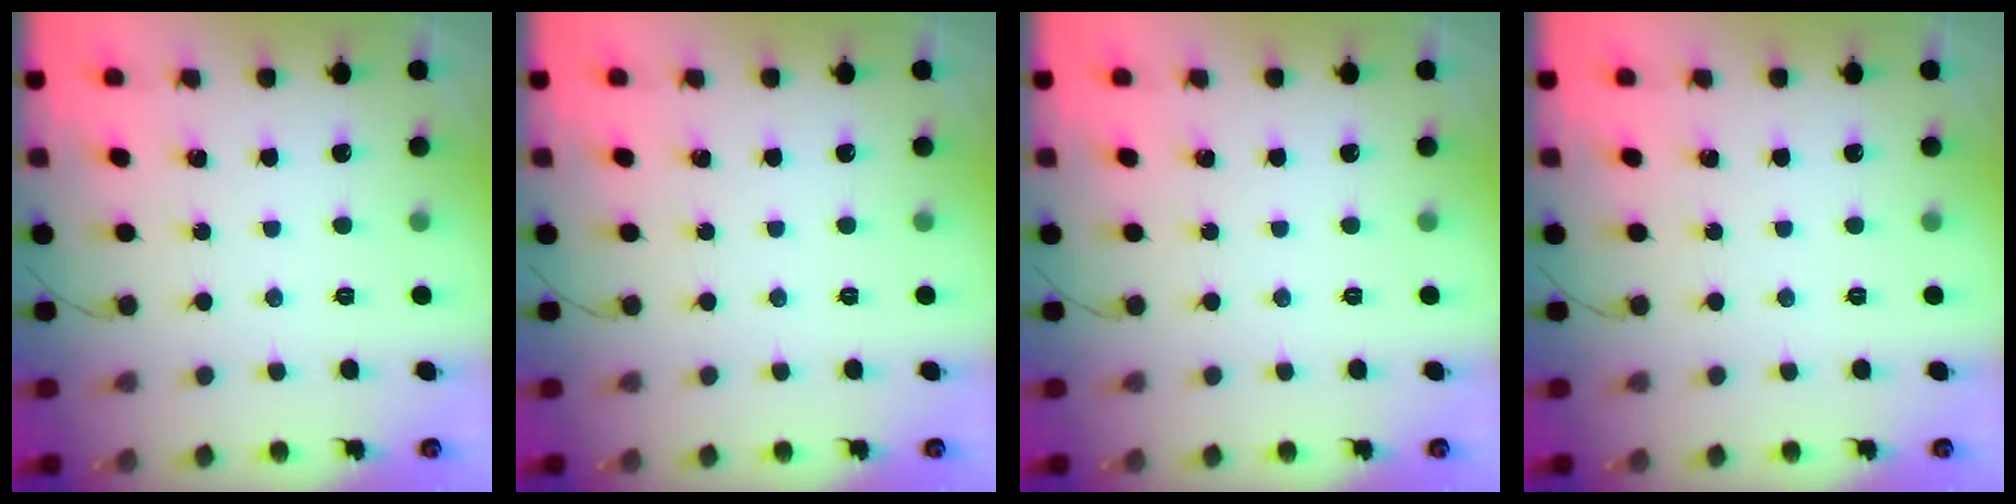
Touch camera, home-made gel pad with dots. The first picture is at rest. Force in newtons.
{"total": 0.0}
{"total": 0.0}
{"total": 0.0}